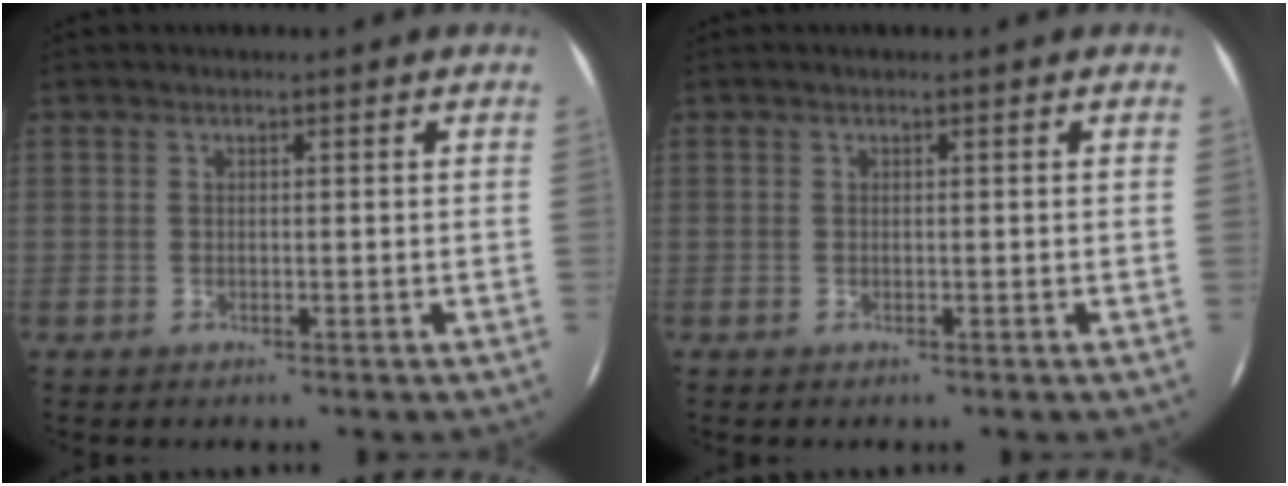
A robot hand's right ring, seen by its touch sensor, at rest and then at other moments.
{"total": 0.0}